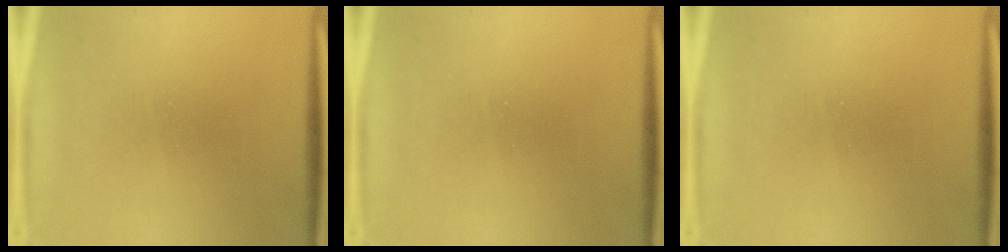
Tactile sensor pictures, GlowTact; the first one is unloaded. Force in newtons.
{"total": 0.0}
{"total": 0.0}